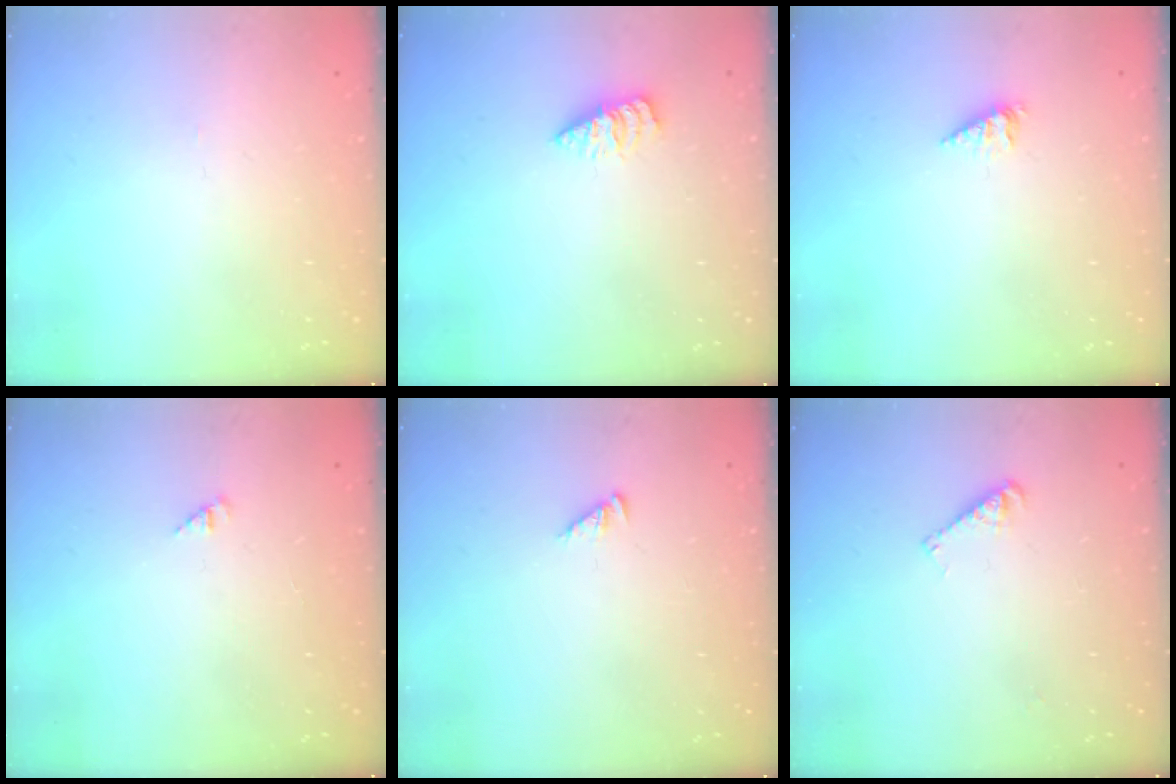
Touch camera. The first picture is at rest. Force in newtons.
{"total": 2.0, "press": 2.0, "slide": 0.4}
{"total": 2.3, "press": 2.2, "slide": 0.3}
{"total": 2.0, "press": 2.0, "slide": 0.4}
{"total": 2.0, "press": 2.0, "slide": 0.2}
{"total": 3.8, "press": 3.8, "slide": 0.4}